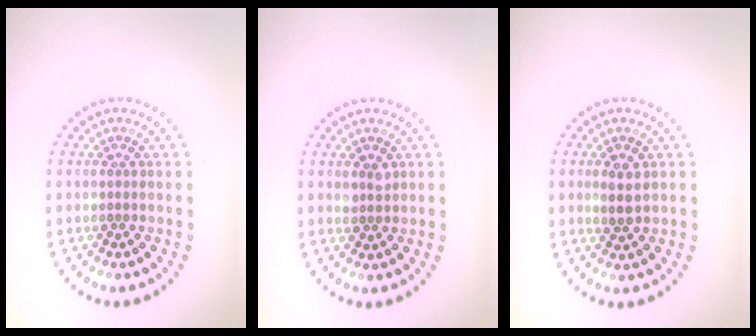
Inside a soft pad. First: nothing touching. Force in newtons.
{"total": 1.1, "press": 1.1, "slide": 0.2}
{"total": 2.1, "press": 1.9, "slide": 0.7}